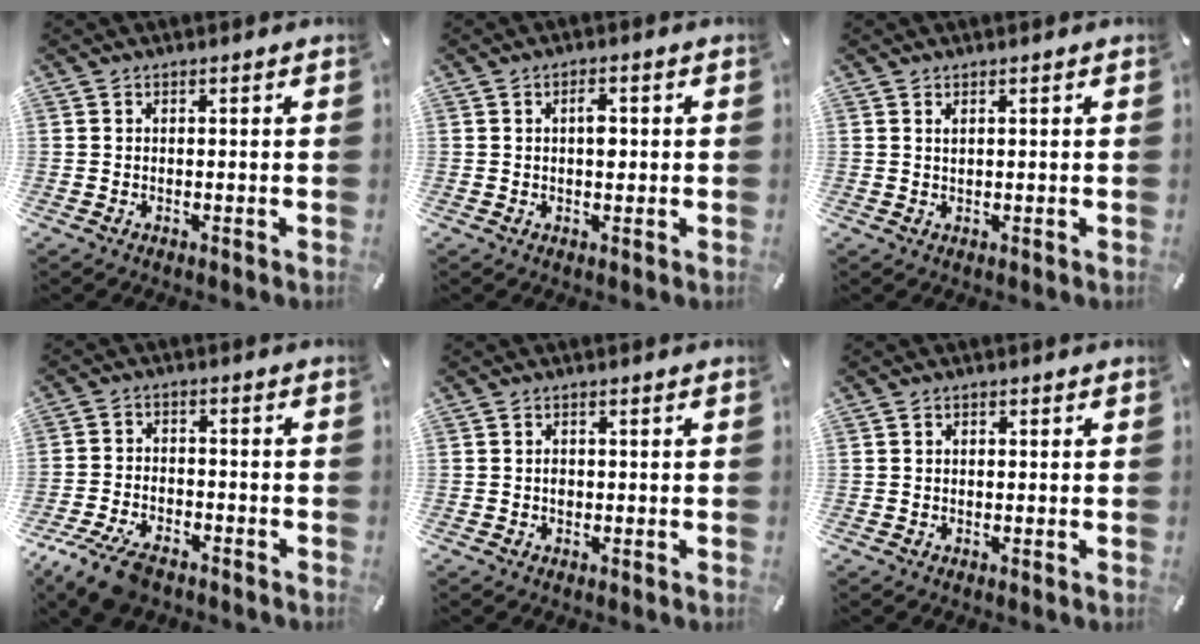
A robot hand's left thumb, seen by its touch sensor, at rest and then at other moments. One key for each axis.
{"total": 3.1, "fx": 0.4, "fy": 1.7, "fz": 2.6, "tx": -0.036, "ty": 0.000, "tz": 0.001}
{"total": 0.8, "fx": 0.3, "fy": 0.2, "fz": 0.7, "tx": -0.013, "ty": 0.000, "tz": 0.005}
{"total": 8.9, "fx": -6.2, "fy": 4.1, "fz": 4.9, "tx": -0.105, "ty": 0.024, "tz": -0.115}
{"total": 1.6, "fx": -0.2, "fy": 1.2, "fz": 0.9, "tx": -0.020, "ty": 0.005, "tz": -0.005}
{"total": 0.9, "fx": -0.1, "fy": 0.8, "fz": 0.5, "tx": -0.008, "ty": 0.006, "tz": -0.003}